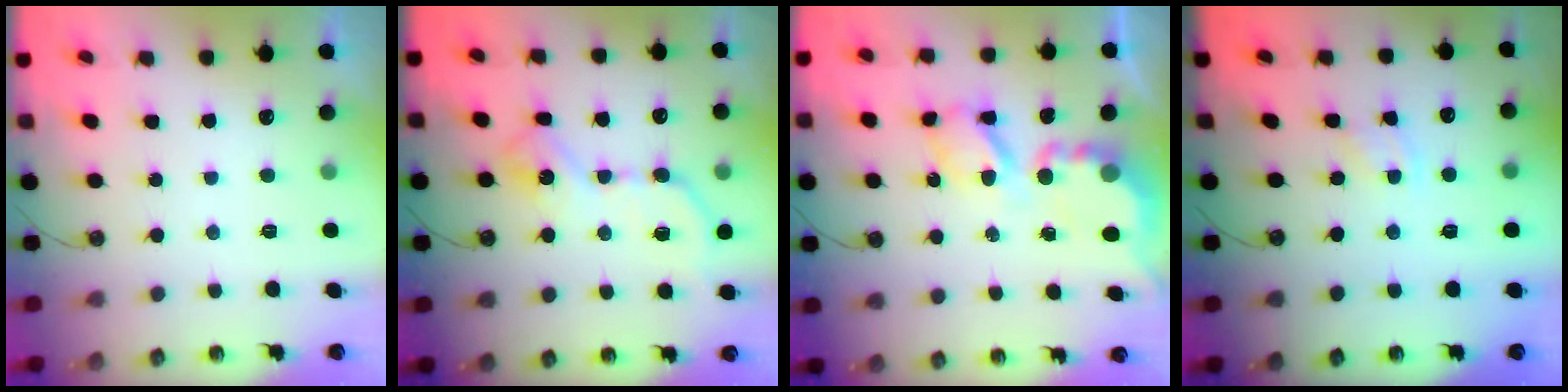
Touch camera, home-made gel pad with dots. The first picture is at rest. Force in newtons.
{"total": 11.9, "press": 11.8, "slide": 0.2}
{"total": 7.3, "press": 7.2, "slide": 0.5}
{"total": 2.4, "press": 2.4, "slide": 0.3}